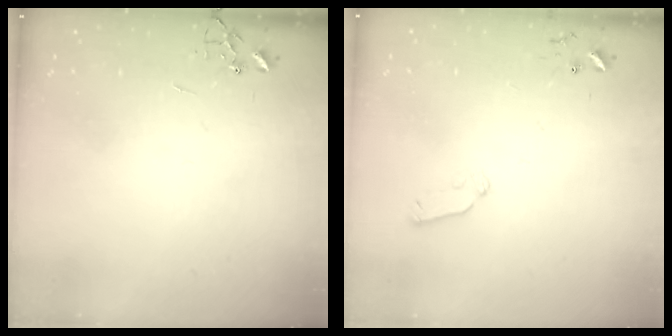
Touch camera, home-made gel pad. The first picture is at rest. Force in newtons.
{"total": 5.9, "press": 5.9, "slide": 0.8}